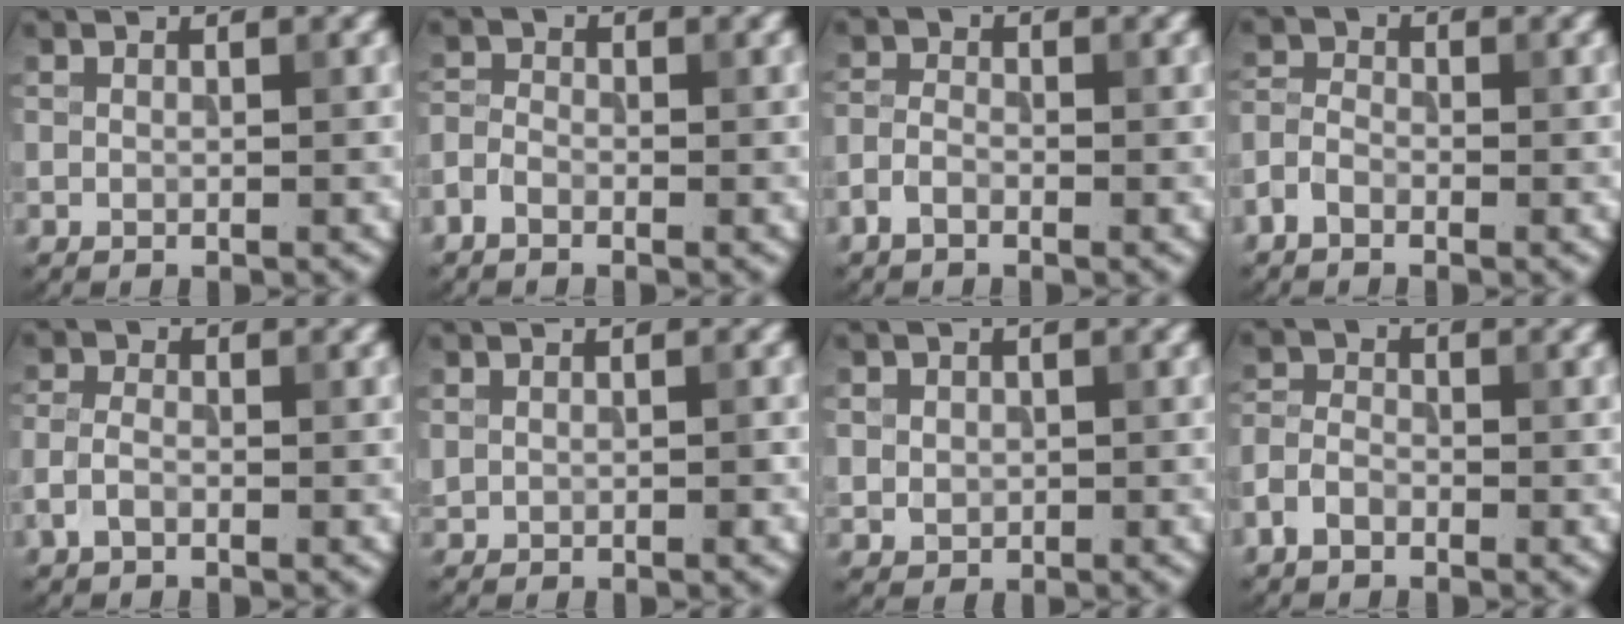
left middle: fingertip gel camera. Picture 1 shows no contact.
{"total": 1.6, "force": [-1.1, 0.9, 0.7], "torque": [-0.013, 0.003, -0.031]}
{"total": 1.7, "force": [-1.2, 0.9, 0.9], "torque": [-0.019, 0.004, -0.030]}
{"total": 2.1, "force": [-1.4, 1.2, 1.0], "torque": [-0.022, 0.004, -0.038]}
{"total": 1.8, "force": [-0.9, 1.0, 1.2], "torque": [-0.025, 0.005, -0.024]}
{"total": 0.6, "force": [0.1, 0.3, 0.5], "torque": [-0.011, -0.002, 0.007]}
{"total": 1.6, "force": [0.2, 1.5, 0.6], "torque": [-0.010, -0.006, 0.008]}
{"total": 2.4, "force": [-1.5, 1.5, 1.1], "torque": [-0.024, 0.004, -0.040]}